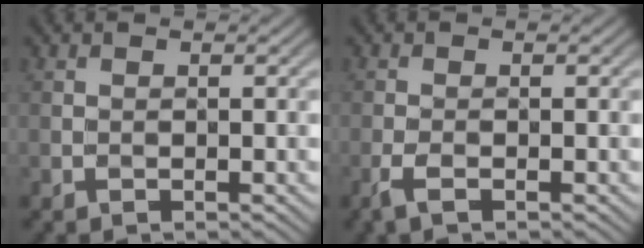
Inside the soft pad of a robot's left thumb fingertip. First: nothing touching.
{"total": 1.9, "force": [-1.1, 0.3, 1.4], "torque": [-0.039, -0.004, -0.023]}